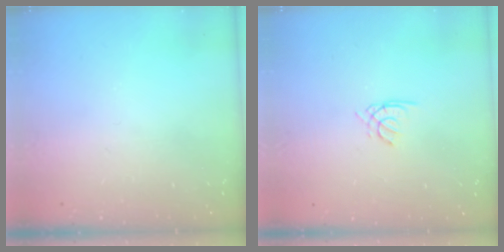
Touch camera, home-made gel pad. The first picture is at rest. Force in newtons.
{"total": 1.5, "press": 1.4, "slide": 0.4}